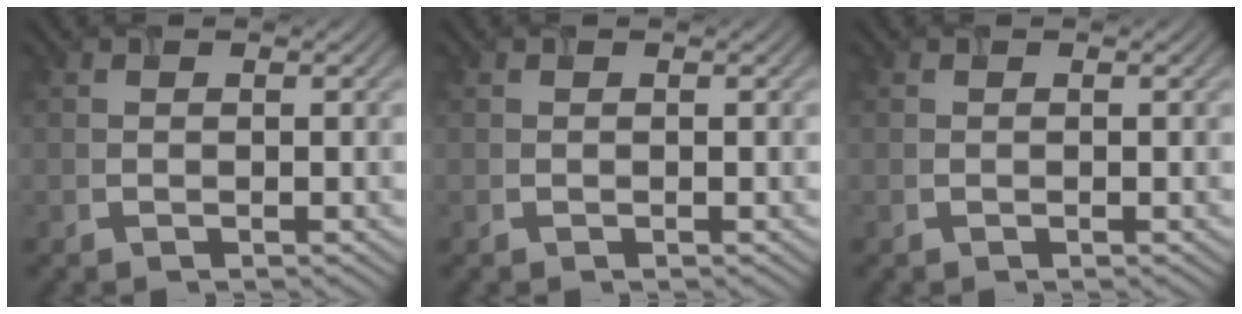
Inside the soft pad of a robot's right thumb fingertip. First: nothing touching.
{"total": 0.0}
{"total": 0.0}